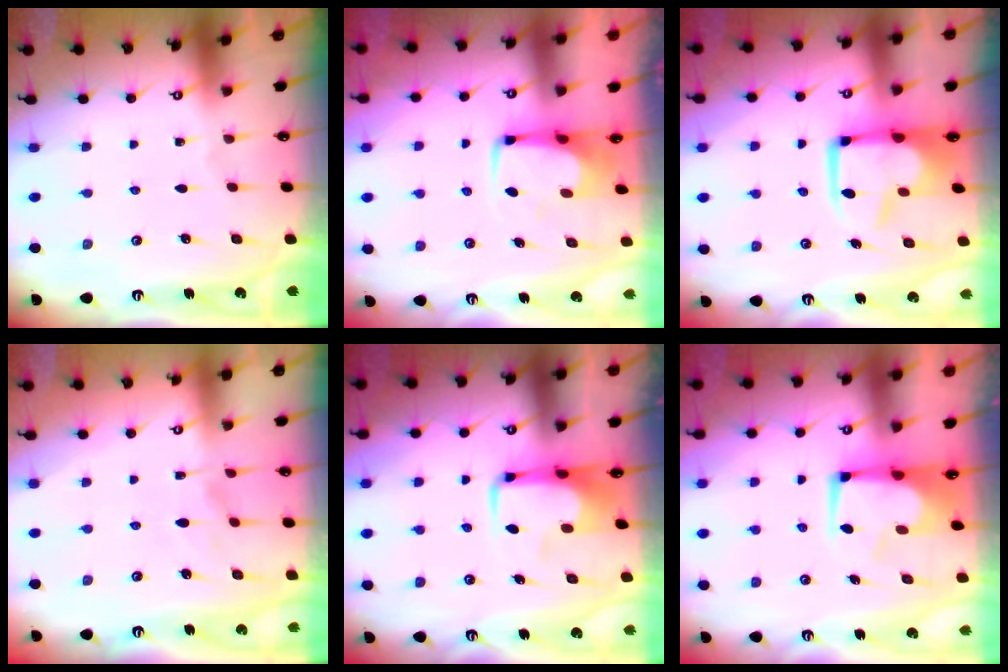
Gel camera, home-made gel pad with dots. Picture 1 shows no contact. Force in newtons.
{"total": 1.0, "press": 0.8, "slide": 0.7}
{"total": 4.9, "press": 4.7, "slide": 1.4}
{"total": 4.3, "press": 4.1, "slide": 1.2}
{"total": 7.0, "press": 6.8, "slide": 1.6}
{"total": 3.0, "press": 2.8, "slide": 1.1}